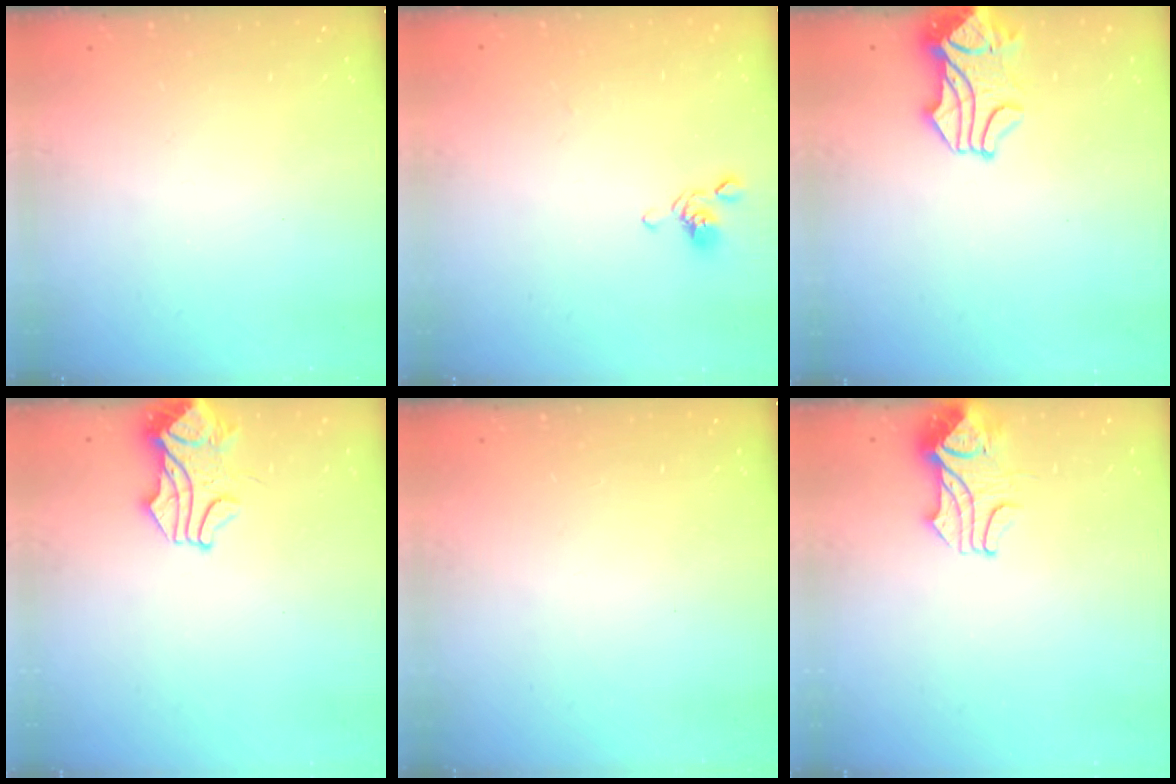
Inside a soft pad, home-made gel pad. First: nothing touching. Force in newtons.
{"total": 2.6, "press": 2.5, "slide": 0.4}
{"total": 1.0, "press": 0.4, "slide": 0.9}
{"total": 1.8, "press": 1.6, "slide": 0.8}
{"total": 0.0}
{"total": 2.3, "press": 2.2, "slide": 0.7}